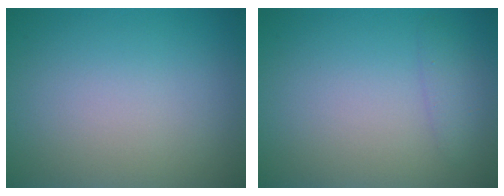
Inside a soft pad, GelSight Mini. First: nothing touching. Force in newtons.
{"total": 1.3, "press": 1.3, "slide": 0.0}